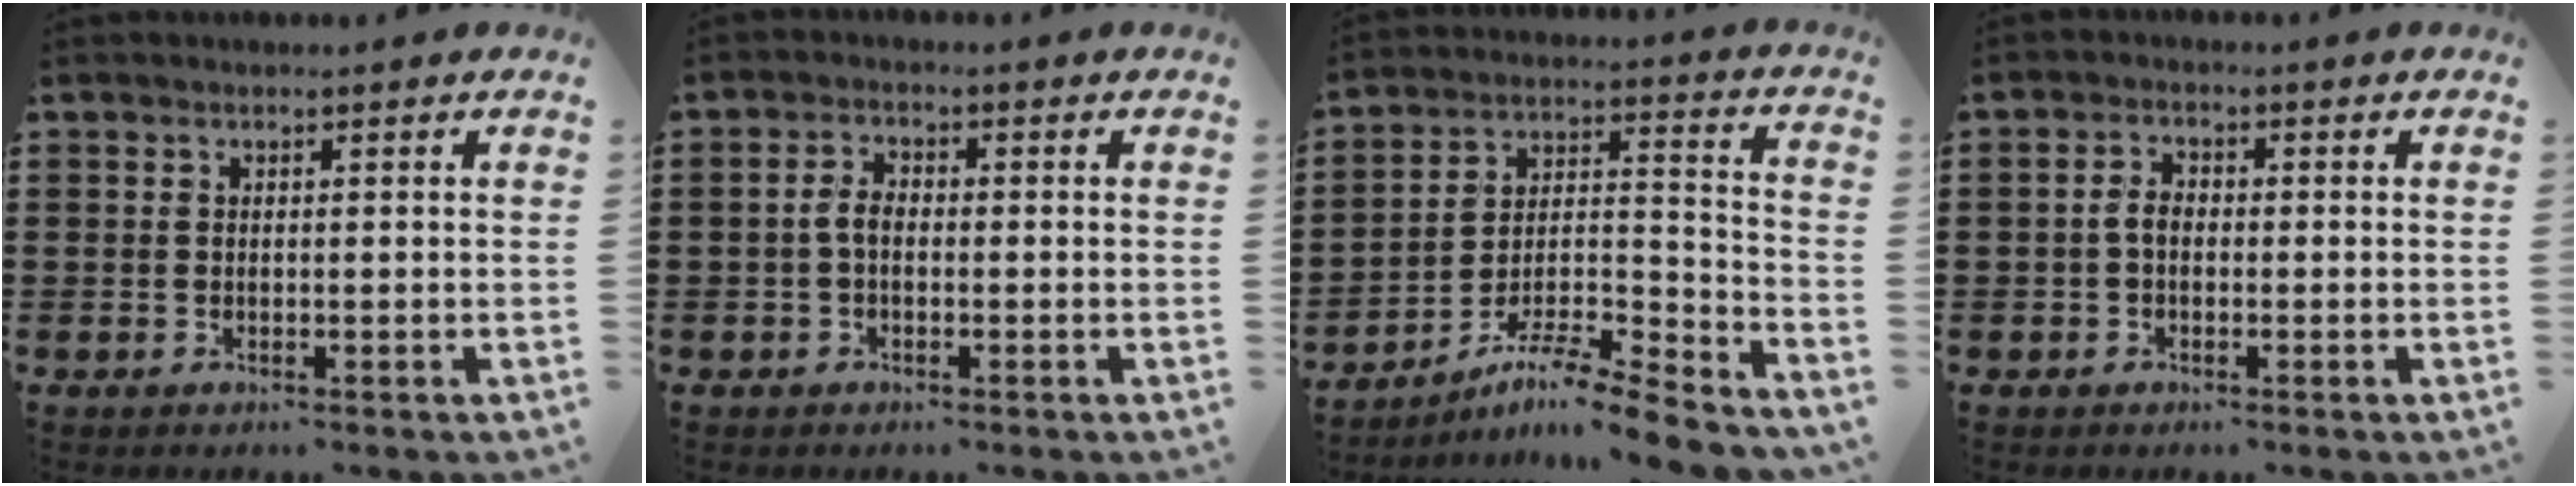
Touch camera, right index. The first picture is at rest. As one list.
[{"total": 2.4, "force": [-0.4, 1.0, 2.2], "torque": [-0.053, -0.002, -0.012]}, {"total": 8.5, "force": [-7.4, -0.2, 4.1], "torque": [-0.056, 0.009, -0.144]}, {"total": 2.0, "force": [-0.4, 0.9, 1.8], "torque": [-0.045, -0.002, -0.011]}]